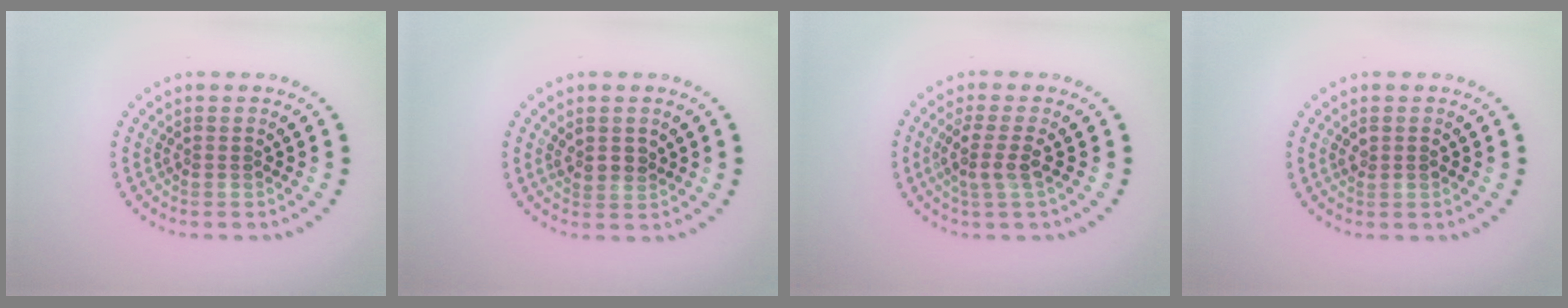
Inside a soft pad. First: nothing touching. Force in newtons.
{"total": 1.8, "press": 1.7, "slide": 0.7}
{"total": 2.4, "press": 1.9, "slide": 1.5}
{"total": 0.8, "press": 0.8, "slide": 0.0}